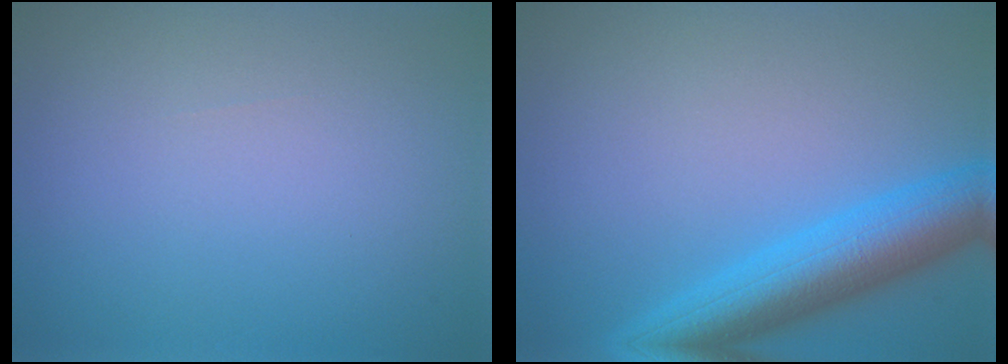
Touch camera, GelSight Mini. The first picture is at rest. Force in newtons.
{"total": 6.7, "press": 6.7, "slide": 0.4}